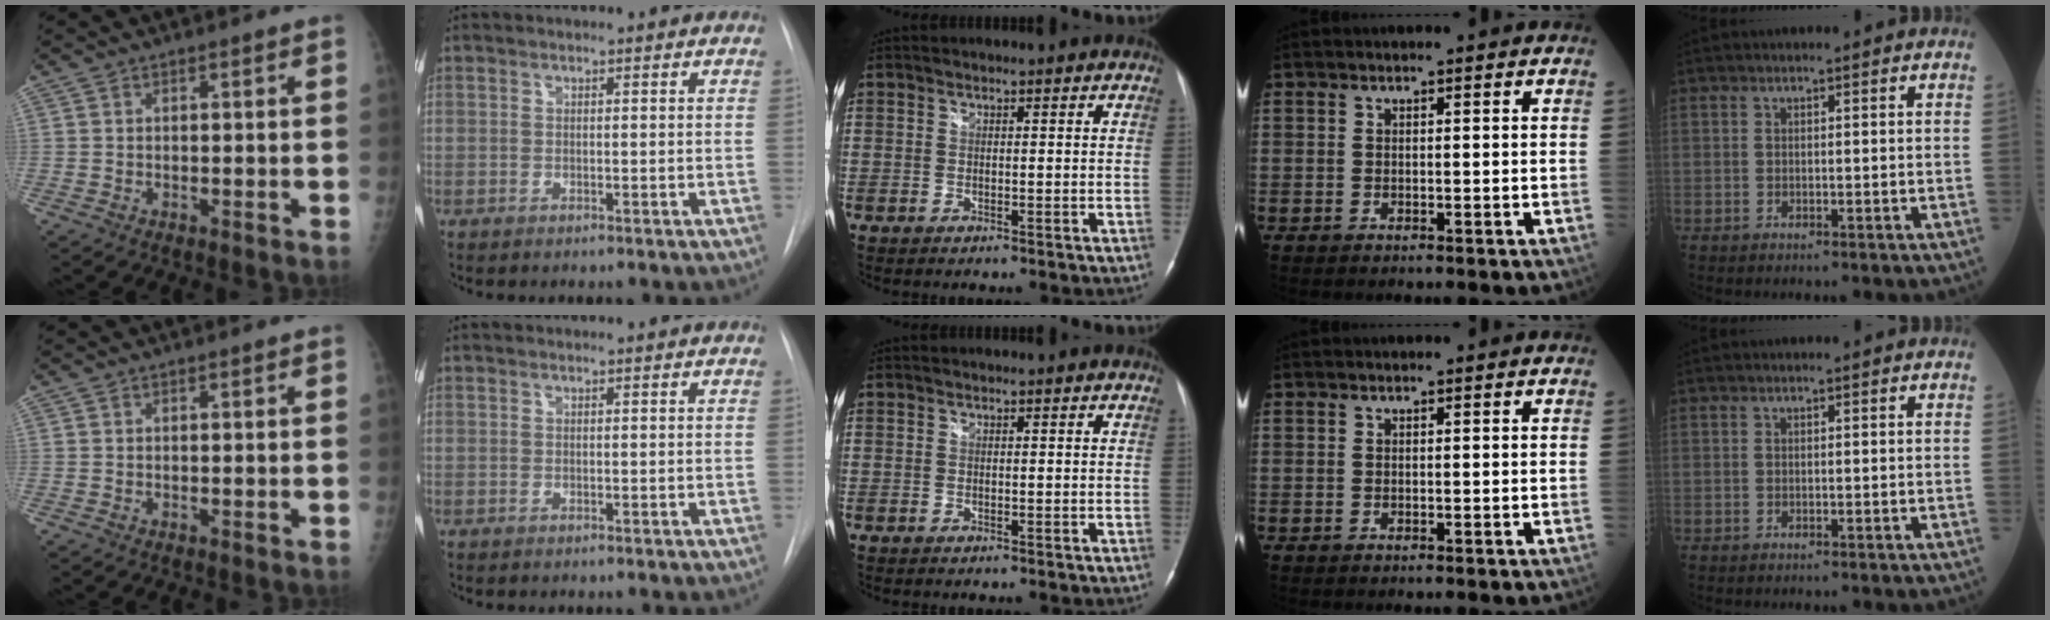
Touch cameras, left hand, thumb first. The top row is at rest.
{}